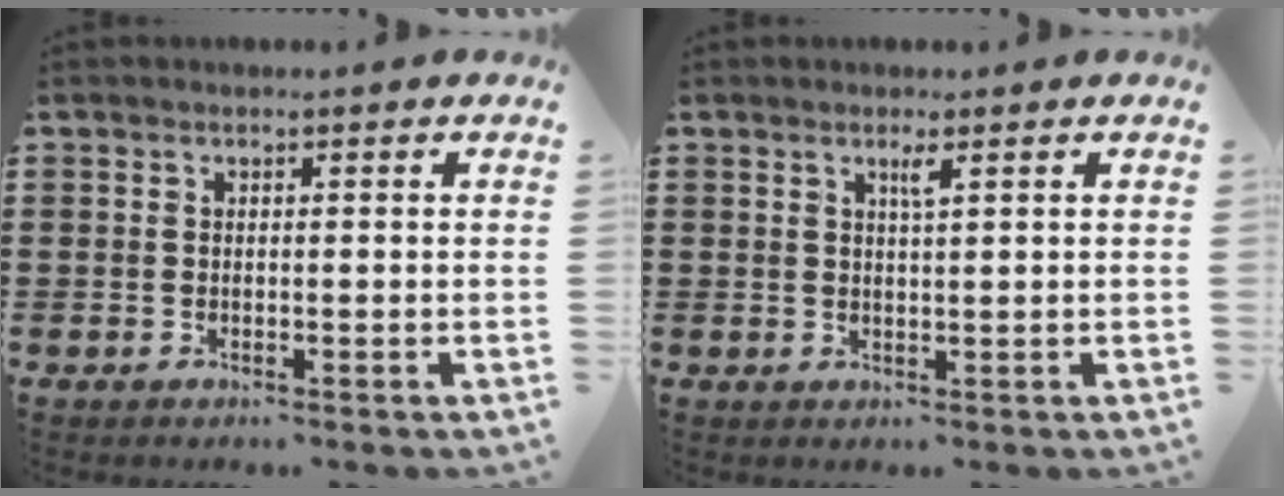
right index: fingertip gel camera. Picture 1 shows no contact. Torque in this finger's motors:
{"motor_torque": [0.28, -0.07, 0.03, 0.01]}